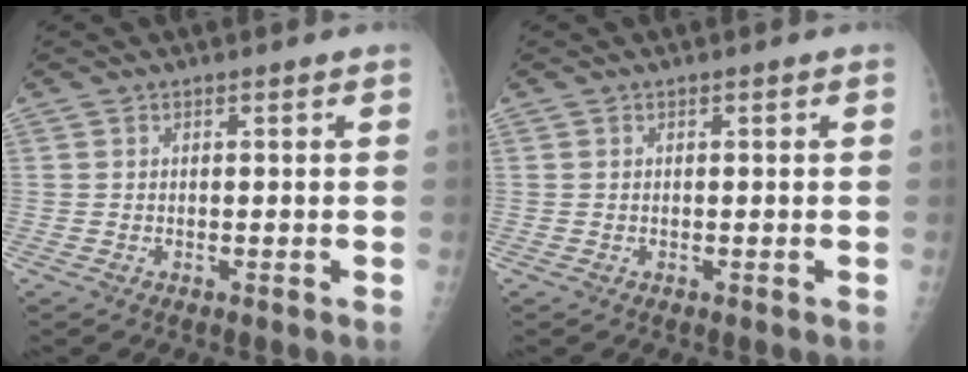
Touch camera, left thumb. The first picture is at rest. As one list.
[{"total": 0.0}]